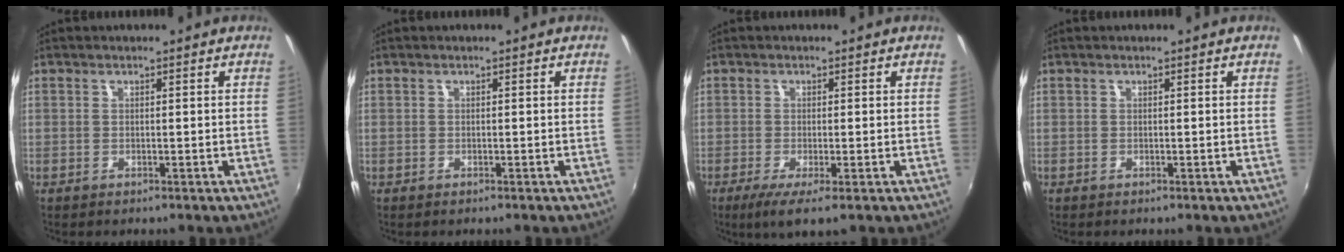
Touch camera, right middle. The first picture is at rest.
{"total": 0.0}
{"total": 4.5, "force": [-2.2, 0.4, 3.8], "torque": [-0.083, -0.020, -0.040]}
{"total": 0.0}